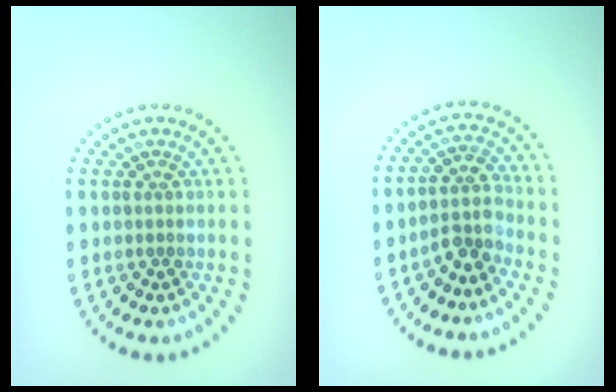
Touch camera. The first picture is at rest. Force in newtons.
{"total": 2.6, "press": 2.0, "slide": 1.7}